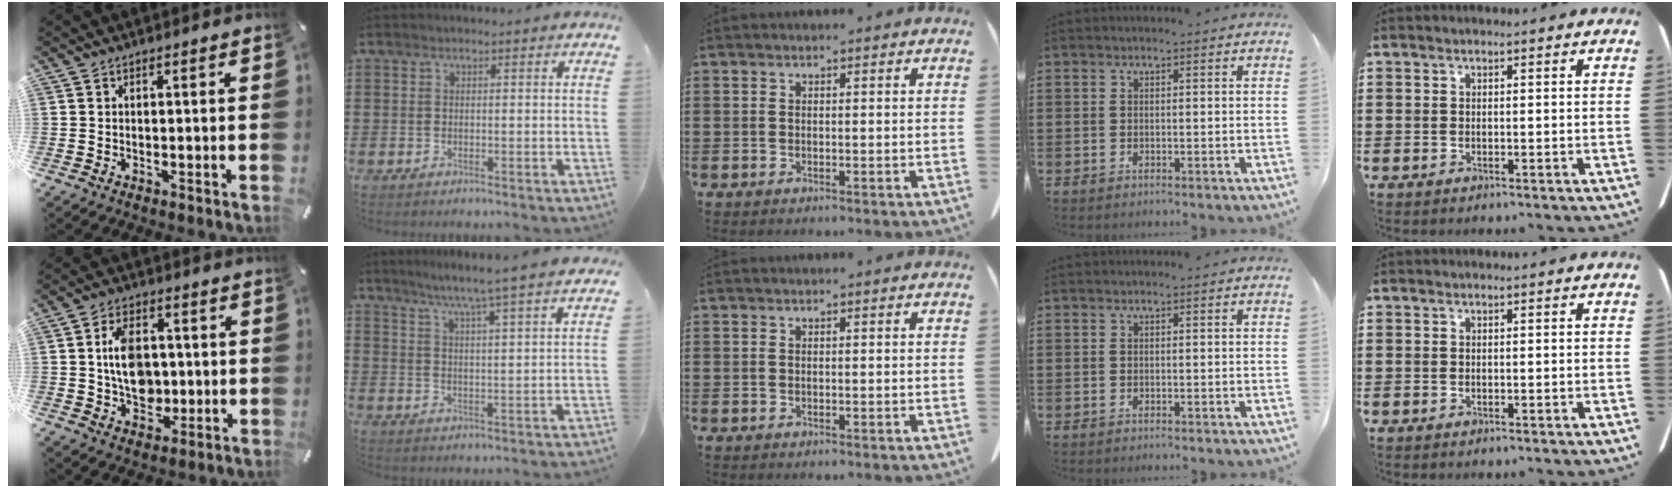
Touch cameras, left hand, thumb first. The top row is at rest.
{"thumb": {"total": 10.5, "force": [0.3, 7.8, 7.1], "torque": [-0.117, 0.008, 0.005]}, "index": {"total": 5.7, "force": [4.9, -1.5, 2.4], "torque": [-0.064, -0.029, 0.080]}}